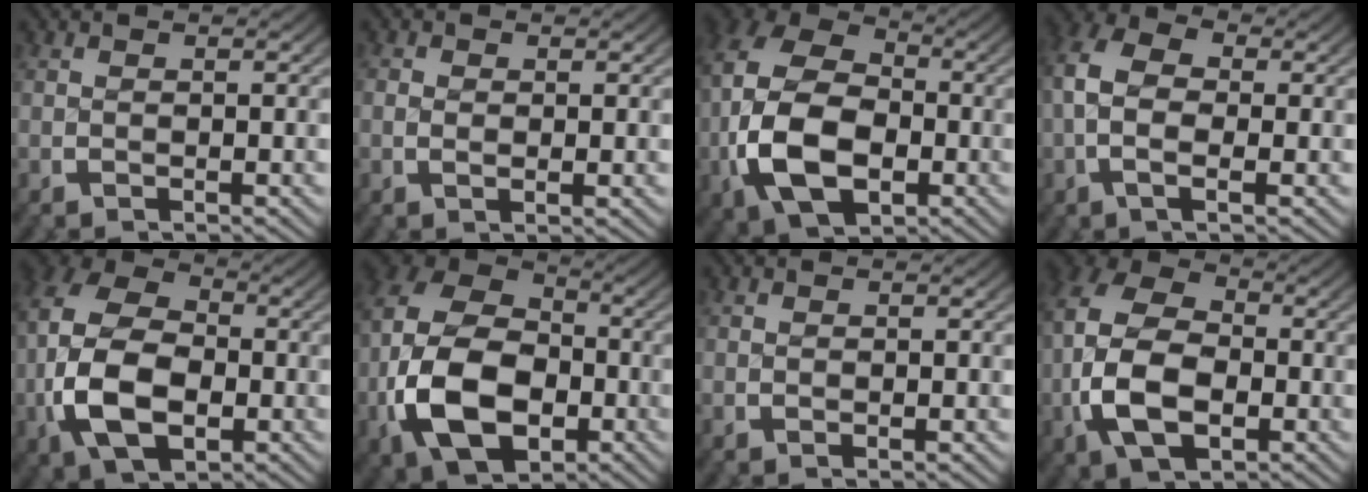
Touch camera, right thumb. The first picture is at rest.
{"total": 0.7, "force": [0.2, 0.5, 0.4], "torque": [-0.009, -0.005, 0.006]}
{"total": 14.0, "force": [-0.8, 10.1, 9.8], "torque": [-0.213, -0.042, 0.000]}
{"total": 6.7, "force": [0.4, 4.5, 4.9], "torque": [-0.118, -0.016, 0.003]}
{"total": 12.7, "force": [-0.8, 9.1, 8.9], "torque": [-0.199, -0.044, 0.001]}
{"total": 15.3, "force": [-1.6, 11.1, 10.4], "torque": [-0.228, -0.048, -0.012]}
{"total": 0.0}
{"total": 11.5, "force": [-0.7, 8.2, 8.0], "torque": [-0.178, -0.039, 0.000]}